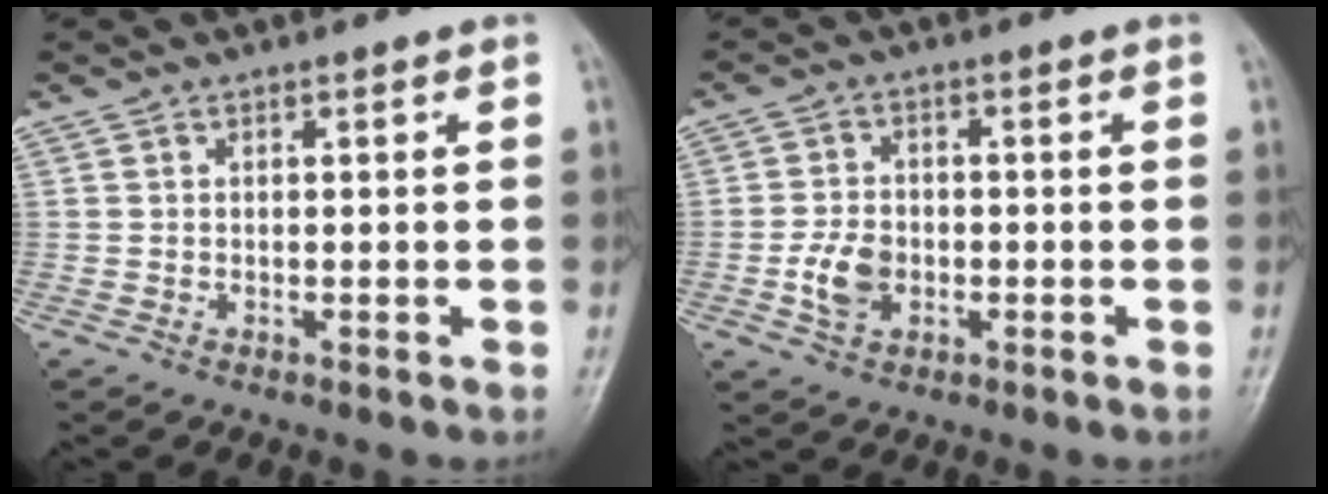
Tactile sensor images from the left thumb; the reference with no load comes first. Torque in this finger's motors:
{"motor_torque": [-0.07, 0.10, 0.23, 0.12, 0.00]}